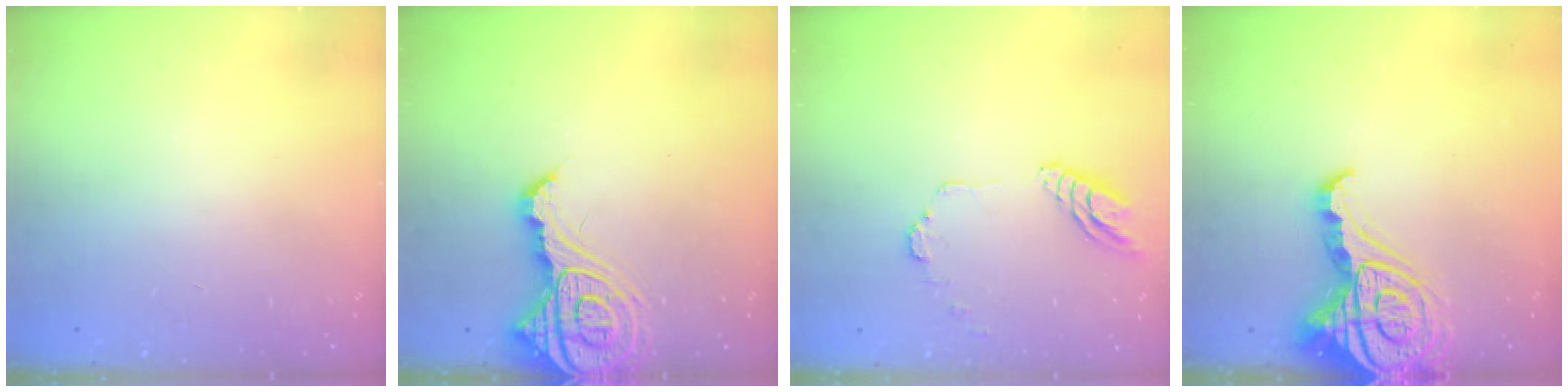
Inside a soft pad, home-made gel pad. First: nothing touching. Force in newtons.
{"total": 14.4, "press": 14.3, "slide": 1.4}
{"total": 11.2, "press": 11.1, "slide": 1.6}
{"total": 12.6, "press": 12.5, "slide": 1.2}